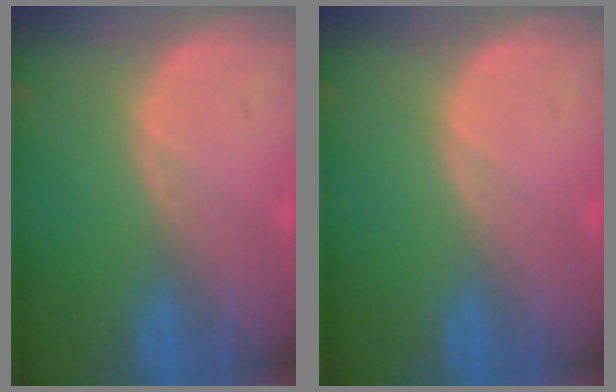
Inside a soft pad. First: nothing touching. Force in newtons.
{"total": 0.0}